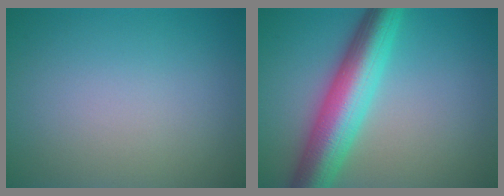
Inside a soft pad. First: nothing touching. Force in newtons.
{"total": 8.1, "press": 8.1, "slide": 0.5}